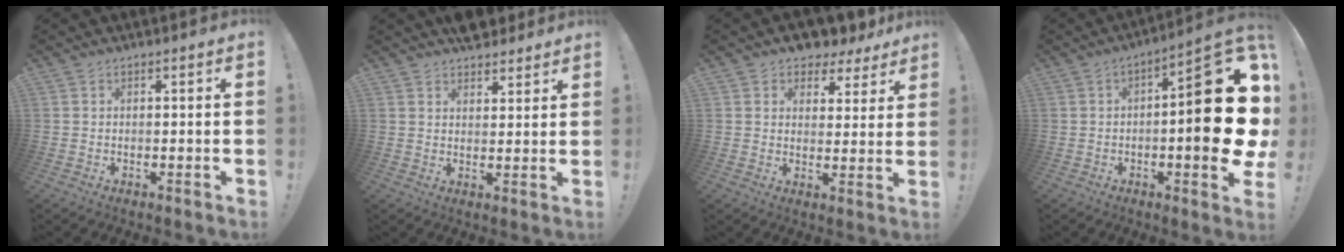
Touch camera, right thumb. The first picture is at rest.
{"total": 5.1, "force": [4.4, 2.4, 0.7], "torque": [0.000, -0.028, 0.080]}
{"total": 5.9, "force": [4.6, 3.6, 0.9], "torque": [-0.011, -0.037, 0.086]}
{"total": 22.6, "force": [-0.9, 6.1, 21.7], "torque": [-0.293, 0.006, -0.013]}